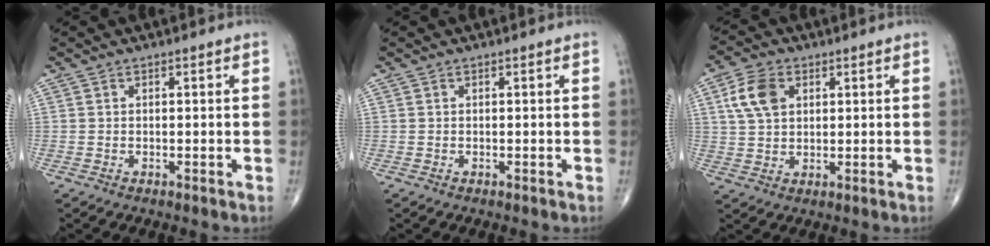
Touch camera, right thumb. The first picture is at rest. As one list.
[{"total": 0.0}, {"total": 7.5, "force": [2.5, 5.1, 5.0], "torque": [-0.090, 0.000, 0.046]}]